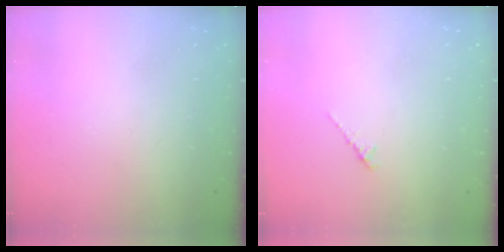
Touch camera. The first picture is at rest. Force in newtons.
{"total": 1.6, "press": 1.5, "slide": 0.5}